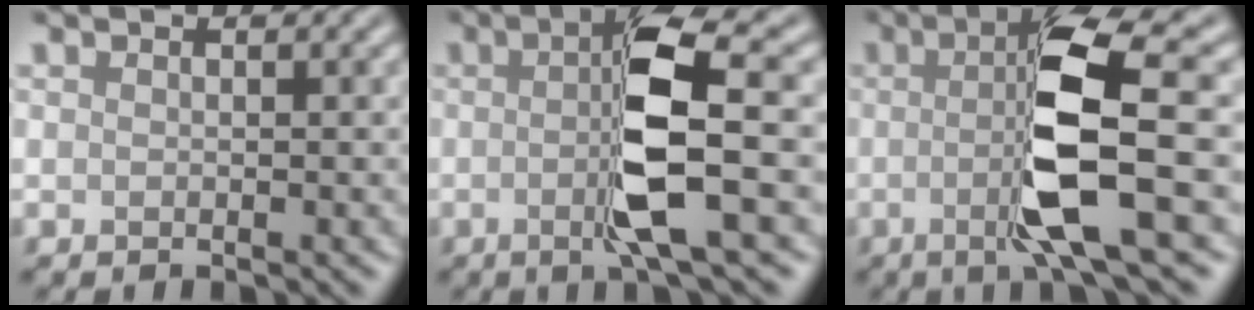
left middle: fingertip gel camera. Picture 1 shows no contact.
{"total": 7.1, "force": [-0.3, 1.1, 7.0], "torque": [-0.129, -0.001, -0.007]}
{"total": 8.6, "force": [-0.7, 1.5, 8.5], "torque": [-0.141, -0.002, -0.014]}